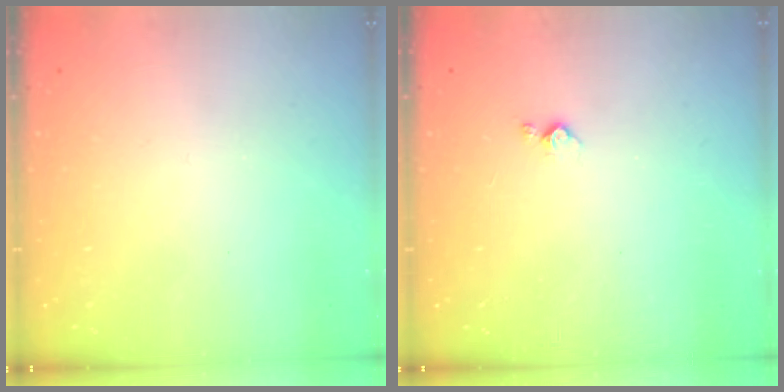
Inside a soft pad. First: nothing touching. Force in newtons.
{"total": 2.8, "press": 2.7, "slide": 0.4}